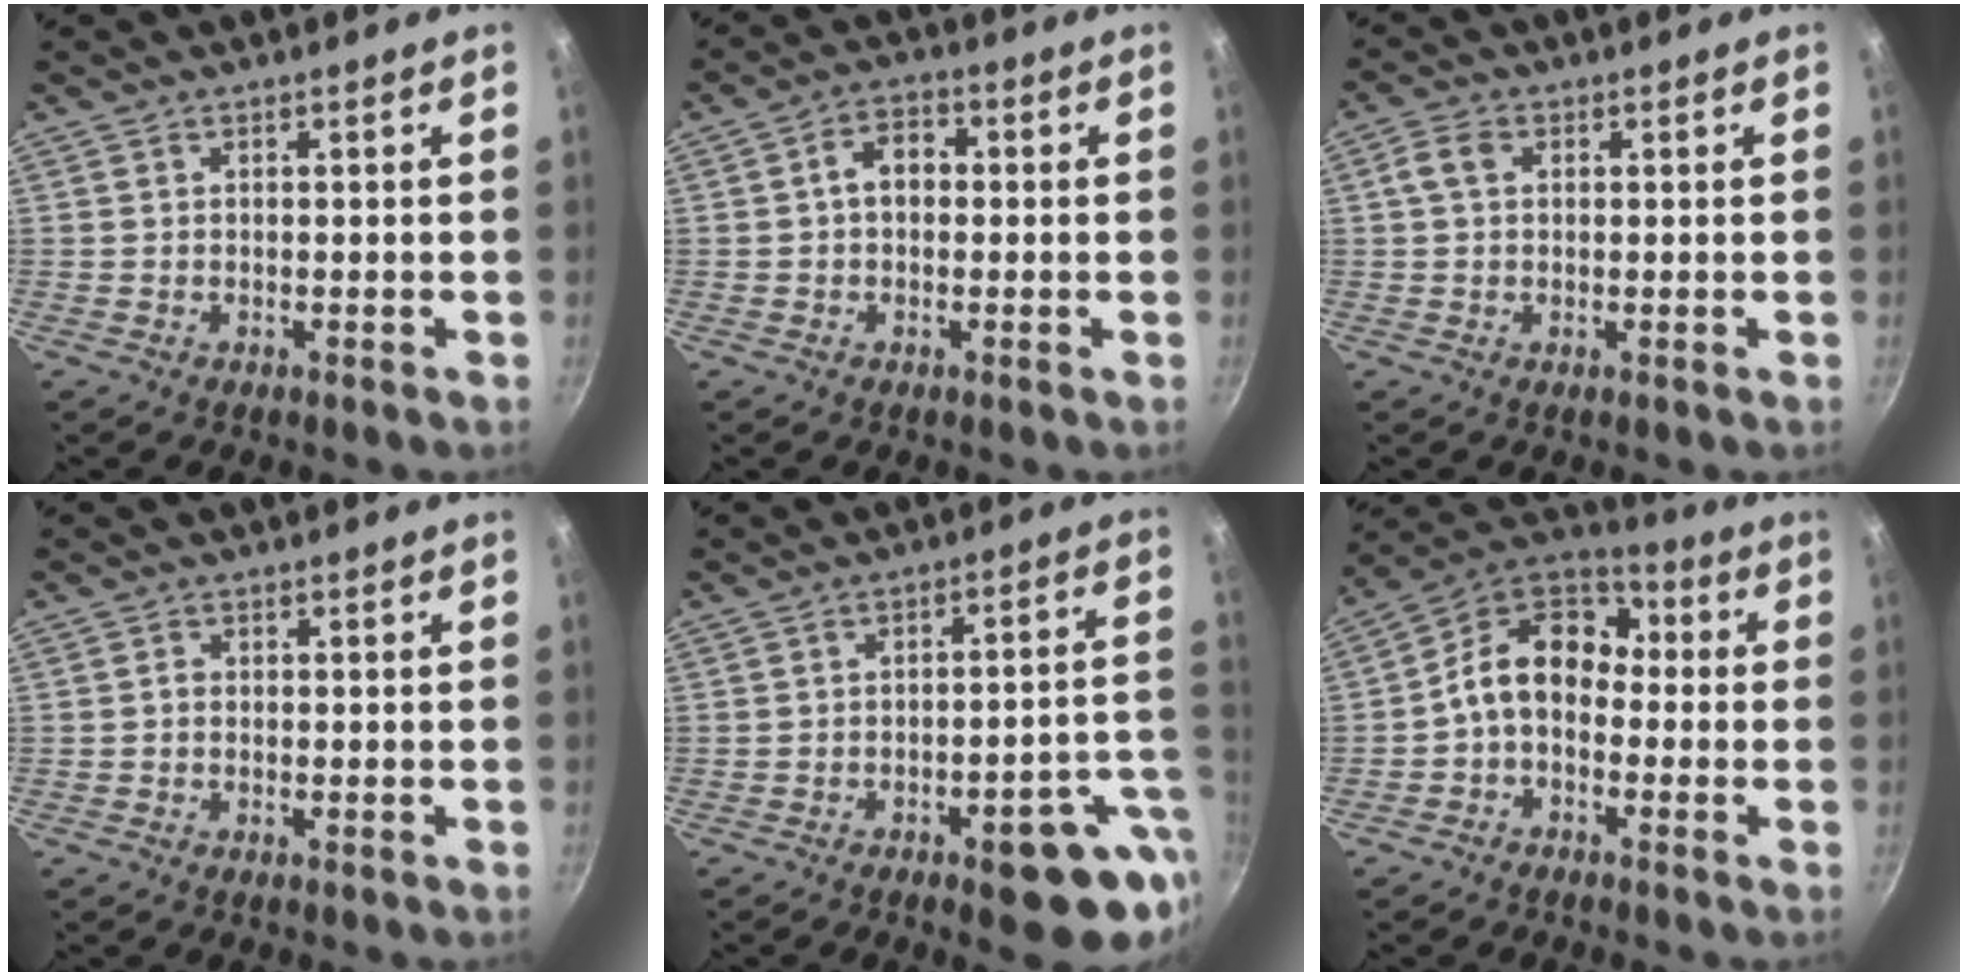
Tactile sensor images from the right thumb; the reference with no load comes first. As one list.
[{"total": 5.2, "force": [0.1, 3.8, 3.5], "torque": [-0.032, 0.014, -0.006]}, {"total": 3.5, "force": [0.8, 2.4, 2.4], "torque": [-0.048, 0.010, 0.012]}, {"total": 0.8, "force": [-0.2, 0.6, 0.4], "torque": [-0.006, 0.004, -0.005]}, {"total": 13.5, "force": [-5.6, 4.7, 11.4], "torque": [-0.095, 0.040, -0.070]}, {"total": 12.4, "force": [-1.2, 9.1, 8.4], "torque": [-0.114, 0.050, -0.050]}]